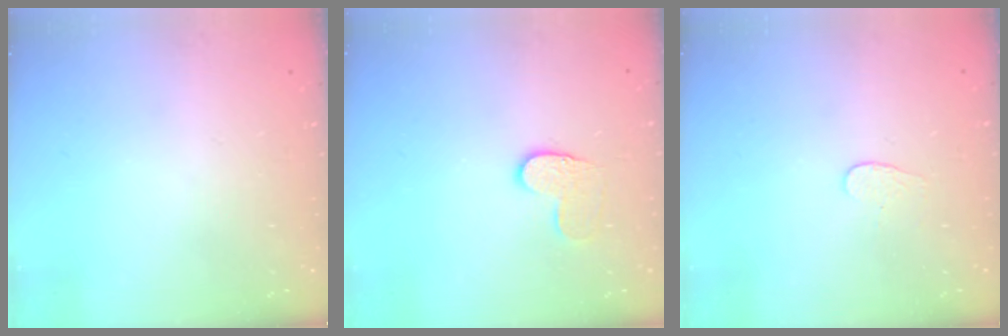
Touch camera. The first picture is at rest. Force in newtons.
{"total": 6.9, "press": 6.8, "slide": 0.6}
{"total": 3.4, "press": 3.4, "slide": 0.3}